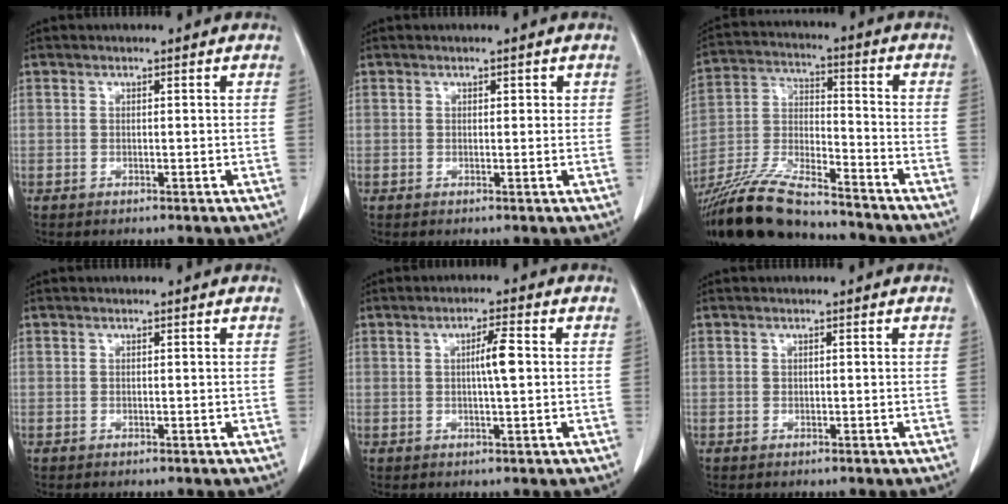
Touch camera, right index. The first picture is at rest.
{"total": 1.0, "force": [0.4, 0.7, 0.7], "torque": [-0.004, 0.001, 0.003]}
{"total": 17.3, "force": [-15.3, 2.8, 7.6], "torque": [-0.160, -0.008, -0.278]}
{"total": 0.0}
{"total": 3.8, "force": [0.3, 0.2, 3.8], "torque": [-0.066, 0.001, 0.004]}
{"total": 0.0}